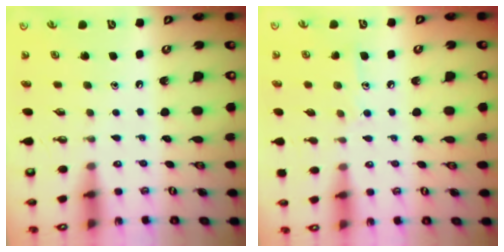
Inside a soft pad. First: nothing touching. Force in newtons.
{"total": 7.1, "press": 7.1, "slide": 0.1}